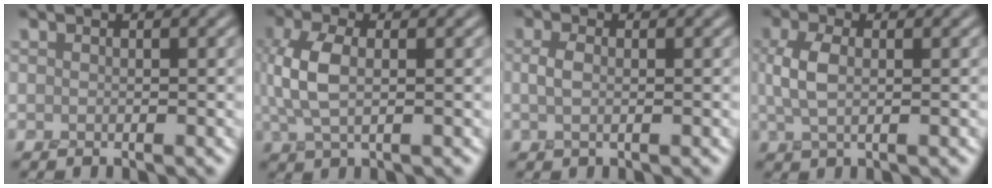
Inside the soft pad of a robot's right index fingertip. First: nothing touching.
{"total": 3.6, "force": [0.4, 1.5, 3.2], "torque": [-0.081, 0.004, 0.009]}
{"total": 0.7, "force": [-0.1, 0.3, 0.7], "torque": [-0.019, -0.001, -0.002]}
{"total": 2.2, "force": [0.3, 0.9, 2.0], "torque": [-0.051, 0.000, 0.007]}